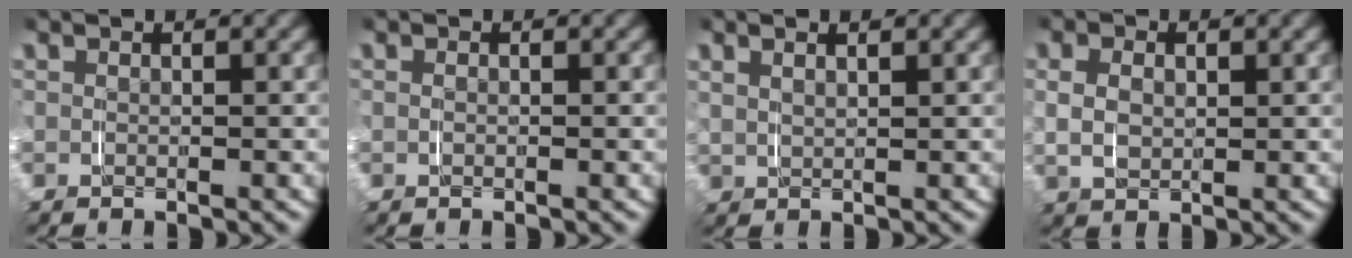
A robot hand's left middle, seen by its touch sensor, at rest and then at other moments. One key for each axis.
{"total": 0.0}
{"total": 1.6, "fx": 1.2, "fy": 0.6, "fz": 0.8, "tx": -0.017, "ty": 0.004, "tz": 0.027}
{"total": 3.6, "fx": 0.7, "fy": 2.8, "fz": 2.2, "tx": -0.053, "ty": -0.001, "tz": 0.016}